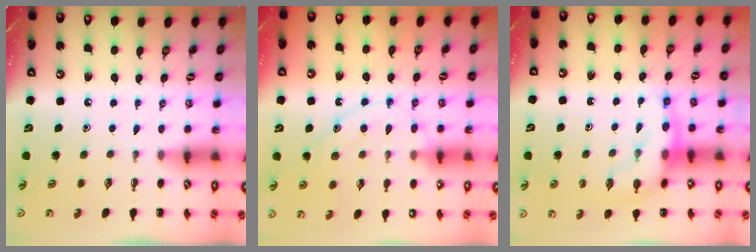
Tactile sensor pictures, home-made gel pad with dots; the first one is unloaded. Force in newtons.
{"total": 11.9, "press": 11.8, "slide": 0.6}
{"total": 10.6, "press": 10.4, "slide": 2.3}